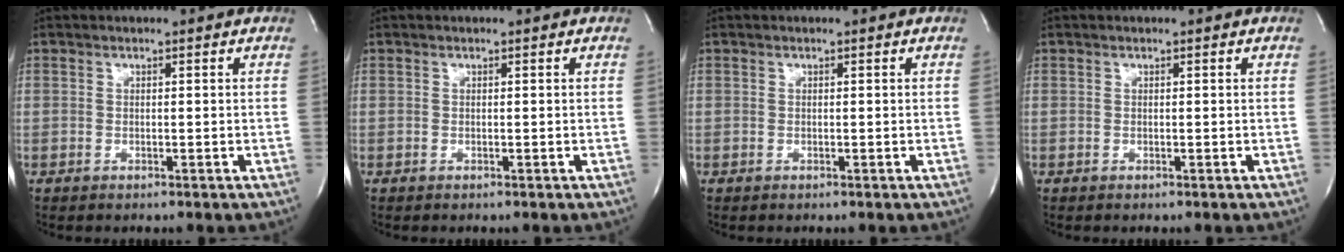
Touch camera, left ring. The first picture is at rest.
{"total": 0.0}
{"total": 0.0}
{"total": 0.0}